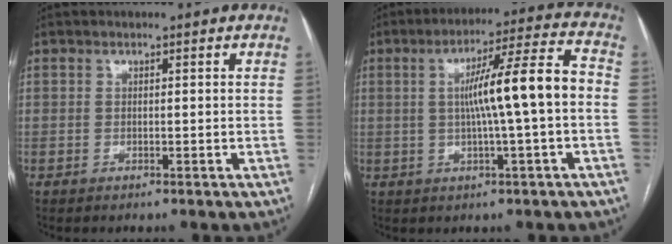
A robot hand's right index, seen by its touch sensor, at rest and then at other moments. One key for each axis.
{"total": 11.1, "fx": -0.3, "fy": -0.3, "fz": 11.1, "tx": -0.176, "ty": 0.020, "tz": -0.005}